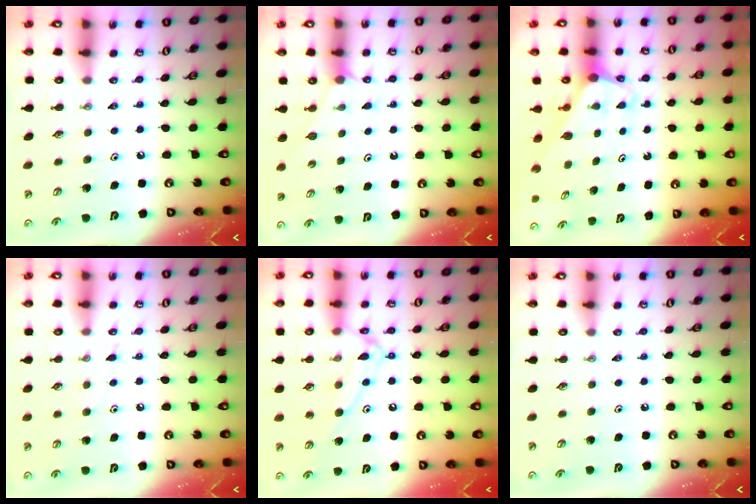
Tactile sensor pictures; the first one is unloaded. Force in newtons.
{"total": 2.5, "press": 2.5, "slide": 0.4}
{"total": 2.2, "press": 2.2, "slide": 0.2}
{"total": 4.0, "press": 3.9, "slide": 0.4}
{"total": 11.4, "press": 11.3, "slide": 1.2}
{"total": 0.0}